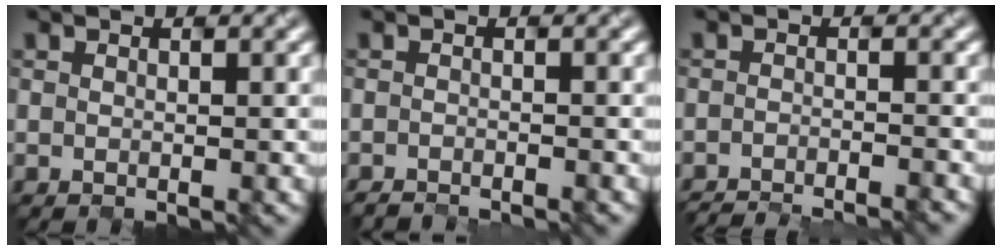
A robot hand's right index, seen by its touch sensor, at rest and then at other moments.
{"total": 1.1, "force": [-1.0, 0.2, 0.3], "torque": [0.010, -0.008, -0.022]}
{"total": 5.1, "force": [-4.8, 0.6, 1.7], "torque": [-0.007, -0.003, -0.065]}